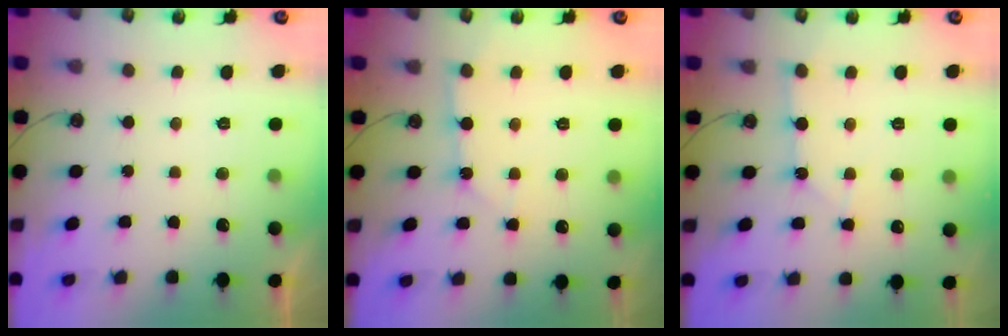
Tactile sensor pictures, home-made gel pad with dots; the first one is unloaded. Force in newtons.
{"total": 3.4, "press": 3.4, "slide": 0.3}
{"total": 3.6, "press": 3.6, "slide": 0.4}